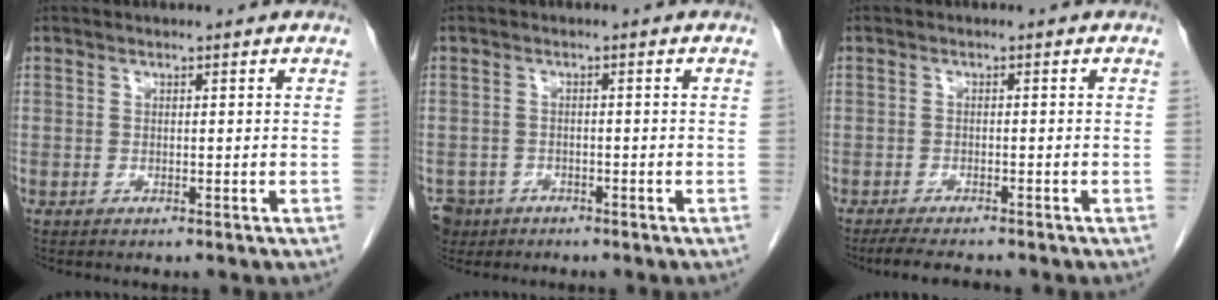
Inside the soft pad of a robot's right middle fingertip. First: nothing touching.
{"total": 4.9, "force": [-3.3, 3.6, 0.4], "torque": [-0.012, 0.003, -0.055]}
{"total": 5.2, "force": [-4.6, 0.6, 2.4], "torque": [-0.042, -0.016, -0.072]}